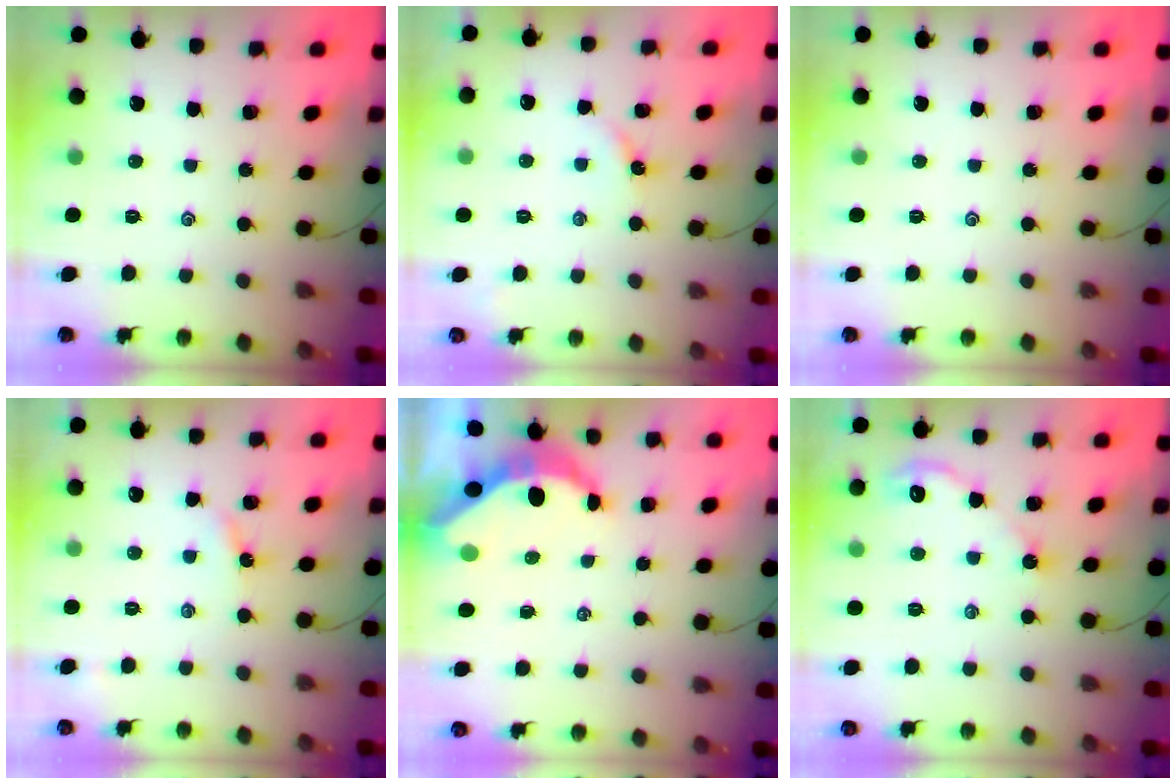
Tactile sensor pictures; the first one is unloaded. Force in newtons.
{"total": 2.4, "press": 2.4, "slide": 0.3}
{"total": 0.0}
{"total": 3.1, "press": 3.0, "slide": 0.4}
{"total": 6.6, "press": 6.6, "slide": 0.8}
{"total": 4.3, "press": 4.3, "slide": 0.7}